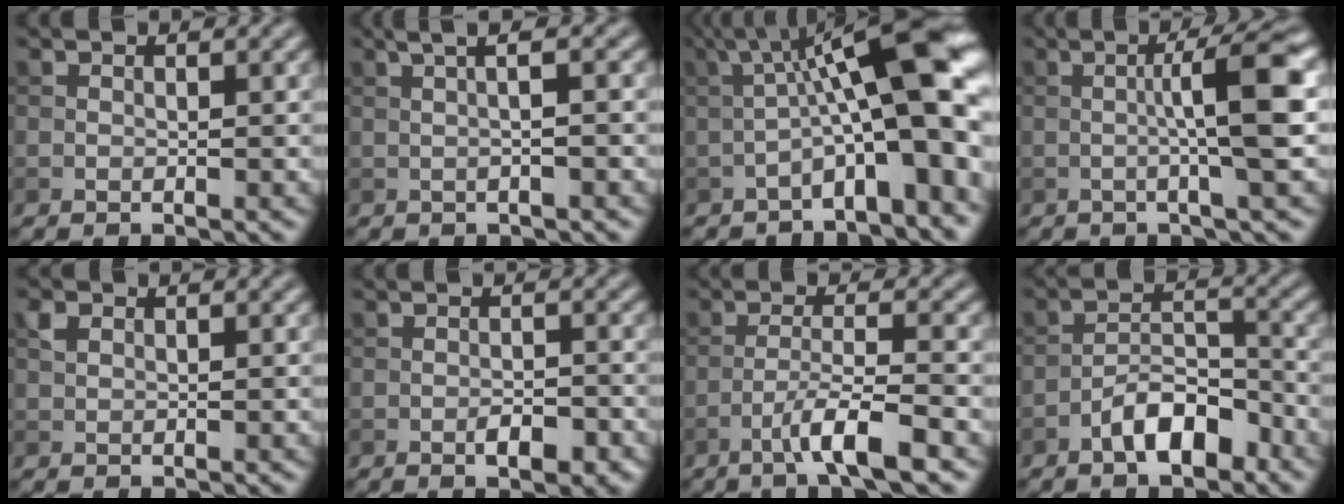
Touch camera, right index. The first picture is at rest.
{"total": 4.7, "force": [1.2, 2.0, 4.0], "torque": [-0.021, 0.024, -0.009]}
{"total": 12.0, "force": [-0.9, 2.2, 11.7], "torque": [-0.173, 0.039, -0.013]}
{"total": 6.0, "force": [0.1, 0.6, 6.0], "torque": [-0.088, 0.012, -0.002]}
{"total": 1.3, "force": [0.4, 0.9, 0.8], "torque": [-0.016, 0.002, 0.008]}
{"total": 2.8, "force": [-1.3, 1.0, 2.3], "torque": [-0.035, 0.000, -0.020]}
{"total": 4.9, "force": [-2.7, 0.5, 4.1], "torque": [-0.070, 0.008, -0.055]}
{"total": 4.9, "force": [-3.0, 2.0, 3.3], "torque": [-0.049, 0.013, -0.054]}